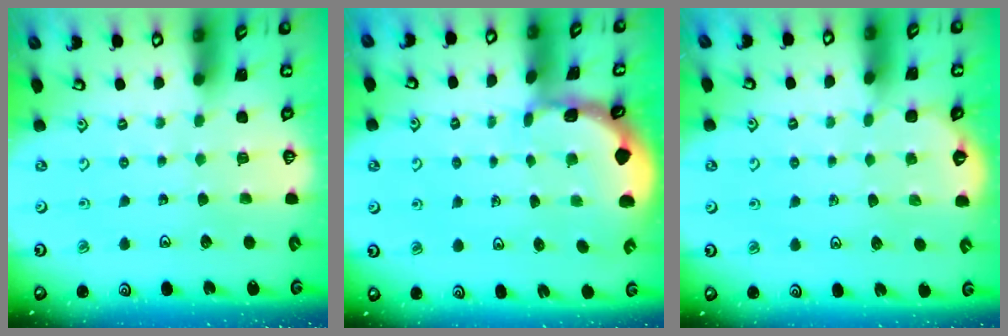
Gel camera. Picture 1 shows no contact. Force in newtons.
{"total": 1.3, "press": 1.2, "slide": 0.1}
{"total": 1.6, "press": 1.5, "slide": 0.5}